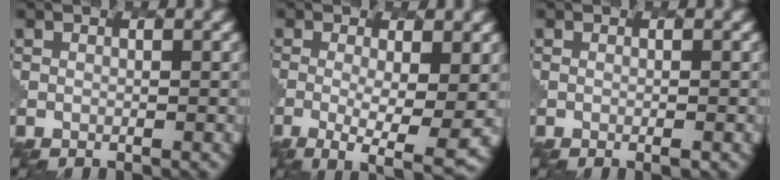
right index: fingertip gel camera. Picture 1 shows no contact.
{"total": 6.1, "force": [-1.5, 1.5, 5.7], "torque": [-0.093, -0.014, -0.020]}
{"total": 0.7, "force": [-0.1, 0.1, 0.6], "torque": [-0.009, -0.002, -0.002]}